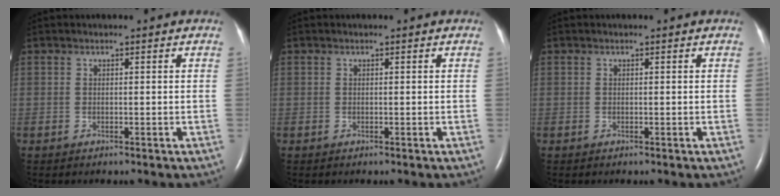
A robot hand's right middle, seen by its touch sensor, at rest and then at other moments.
{"total": 0.0}
{"total": 0.0}